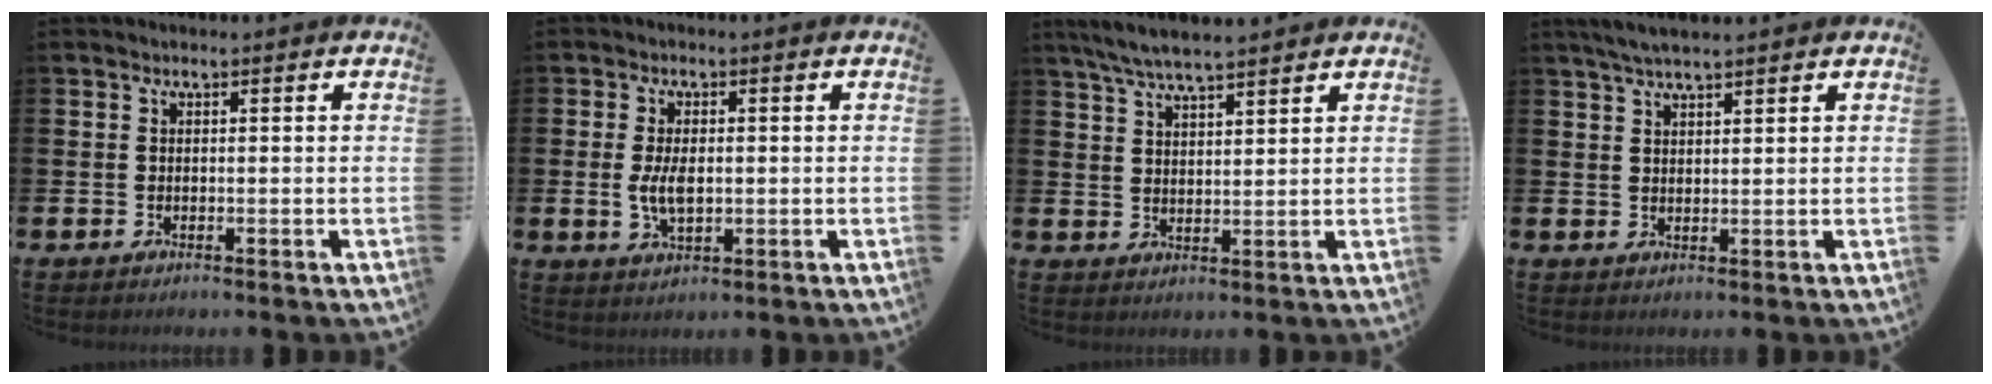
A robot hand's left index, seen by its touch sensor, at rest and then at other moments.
{"total": 4.0, "force": [0.1, 2.0, 3.4], "torque": [-0.057, 0.002, -0.001]}
{"total": 5.8, "force": [5.4, 0.5, 2.0], "torque": [-0.061, -0.014, 0.100]}
{"total": 3.5, "force": [3.1, 0.5, 1.6], "torque": [-0.038, -0.001, 0.056]}